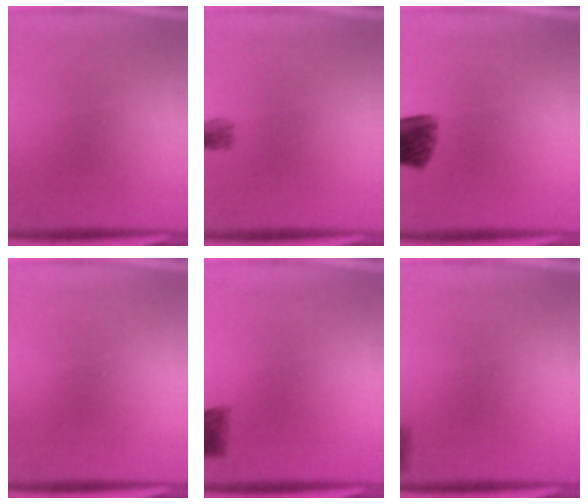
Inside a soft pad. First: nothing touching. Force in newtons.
{"total": 1.8}
{"total": 7.5}
{"total": 0.0}
{"total": 3.4}
{"total": 2.9}